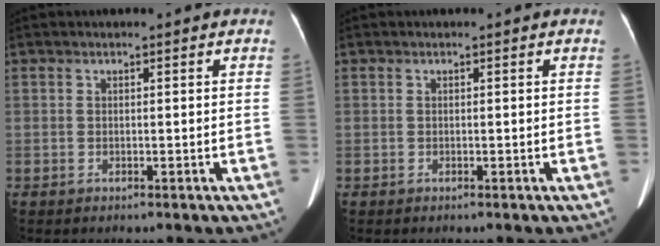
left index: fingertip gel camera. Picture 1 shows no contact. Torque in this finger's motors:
{"motor_torque": [0.00, 0.00, 0.00, 0.00]}